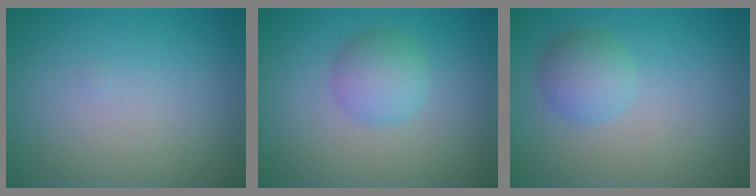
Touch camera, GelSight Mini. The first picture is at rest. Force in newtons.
{"total": 2.9, "press": 2.9, "slide": 0.0}
{"total": 2.6, "press": 2.6, "slide": 0.1}